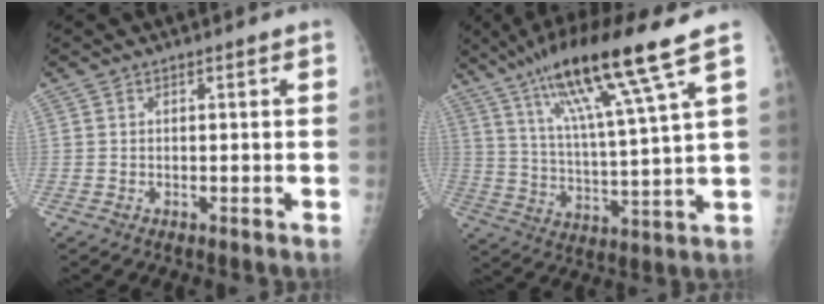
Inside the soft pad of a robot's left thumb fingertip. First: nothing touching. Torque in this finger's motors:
{"motor_torque": [0.19, 0.65, 1.76, -1.01, 0.44]}